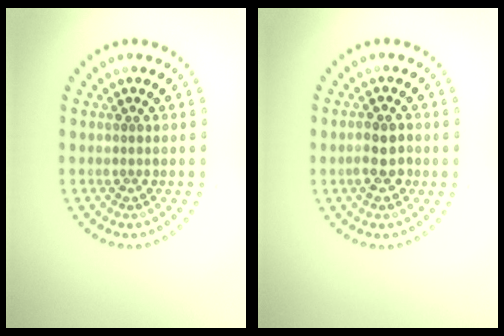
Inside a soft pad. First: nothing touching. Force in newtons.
{"total": 2.5, "press": 2.4, "slide": 0.5}